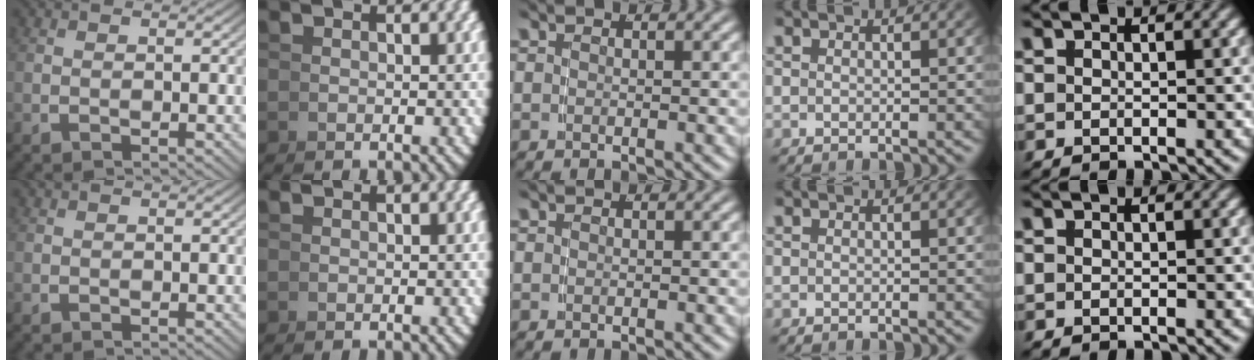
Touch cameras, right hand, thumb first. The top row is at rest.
{}